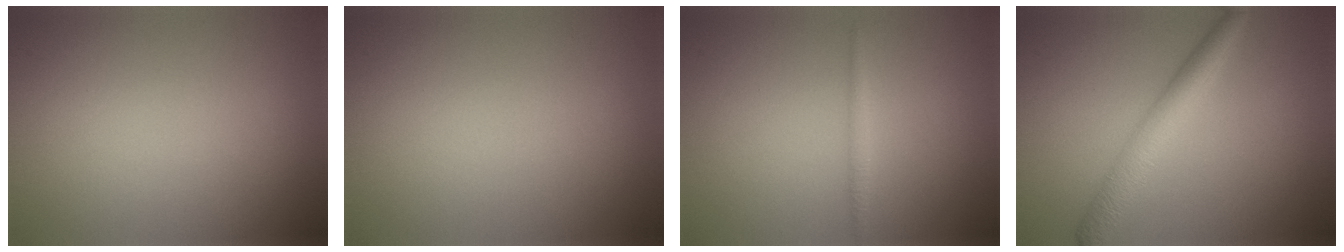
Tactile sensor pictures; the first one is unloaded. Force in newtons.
{"total": 0.0}
{"total": 0.9, "press": 0.9, "slide": 0.0}
{"total": 3.7, "press": 3.7, "slide": 0.1}